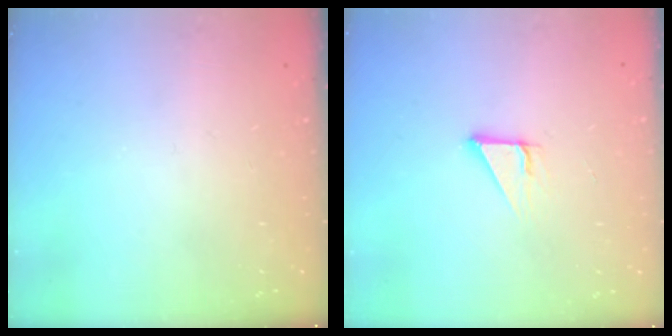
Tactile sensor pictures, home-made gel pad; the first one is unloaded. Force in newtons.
{"total": 3.6, "press": 3.6, "slide": 0.1}